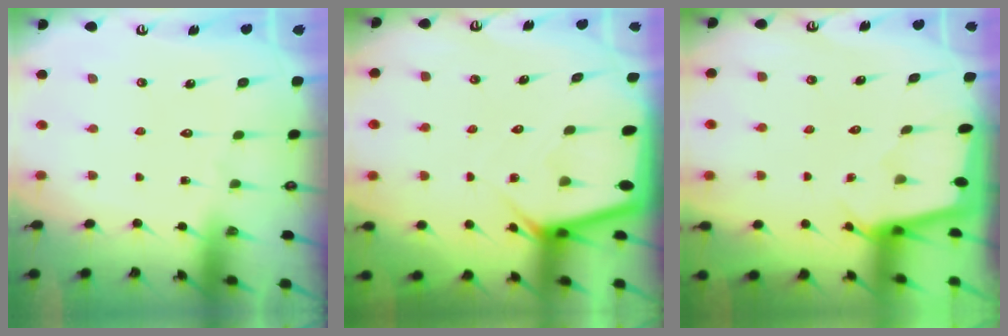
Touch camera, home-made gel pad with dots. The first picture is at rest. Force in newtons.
{"total": 6.3, "press": 6.3, "slide": 0.6}
{"total": 1.7, "press": 1.6, "slide": 0.3}